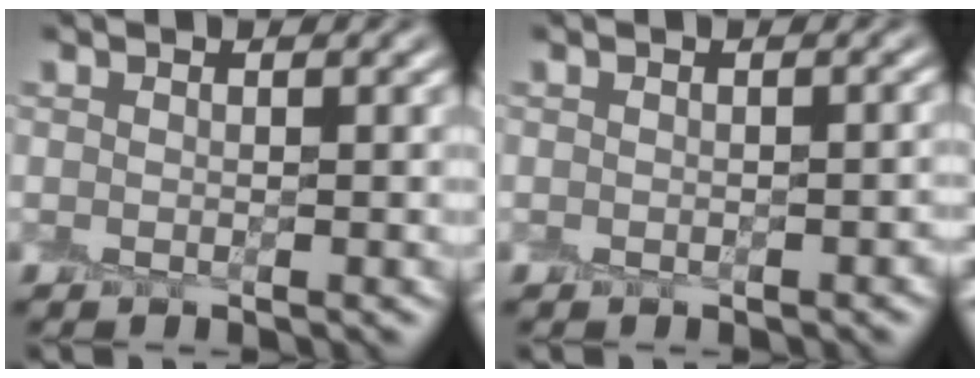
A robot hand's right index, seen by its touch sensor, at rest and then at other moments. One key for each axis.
{"total": 1.3, "fx": -0.9, "fy": 0.7, "fz": 0.6, "tx": -0.002, "ty": -0.001, "tz": -0.011}